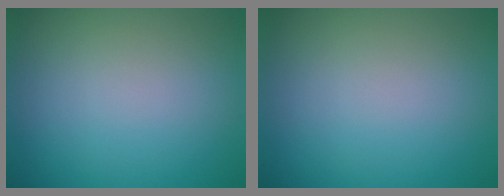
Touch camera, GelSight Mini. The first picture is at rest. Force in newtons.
{"total": 0.0}